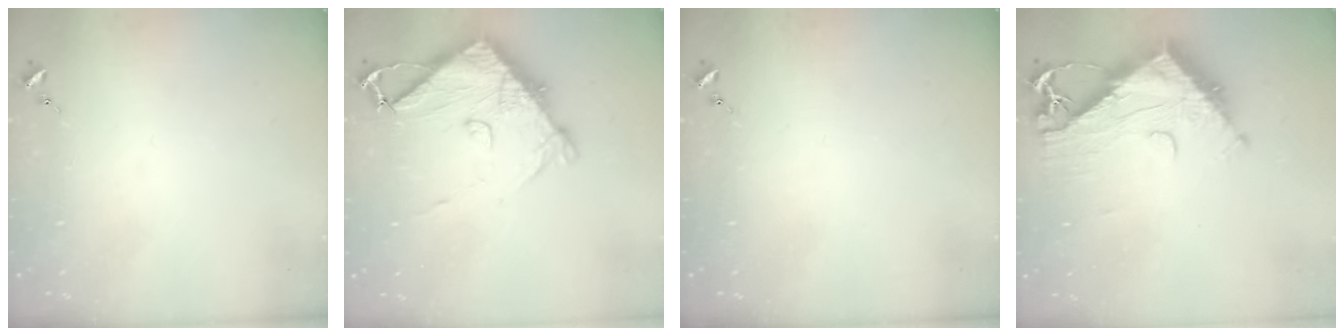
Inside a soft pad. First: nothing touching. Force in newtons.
{"total": 10.9, "press": 10.8, "slide": 1.4}
{"total": 0.0}
{"total": 13.6, "press": 13.6, "slide": 1.1}